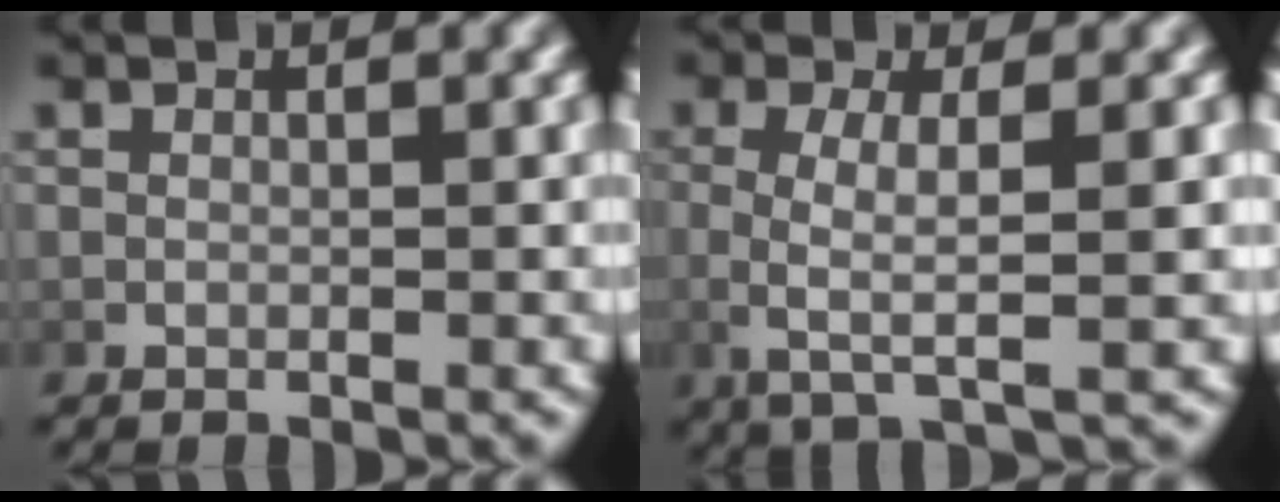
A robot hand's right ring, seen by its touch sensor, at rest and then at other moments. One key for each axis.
{"total": 4.1, "fx": 0.3, "fy": 0.6, "fz": 4.1, "tx": -0.081, "ty": -0.008, "tz": 0.014}